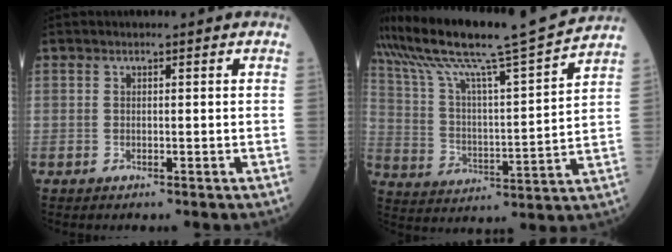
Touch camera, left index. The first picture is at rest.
{"total": 18.2, "force": [16.3, -1.6, 8.0], "torque": [-0.153, -0.020, 0.264]}